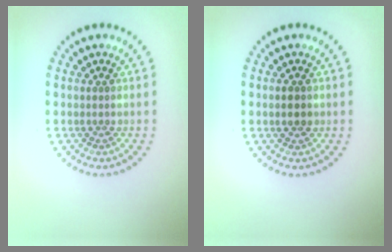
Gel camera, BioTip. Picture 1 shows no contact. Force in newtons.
{"total": 2.0, "press": 2.0, "slide": 0.0}